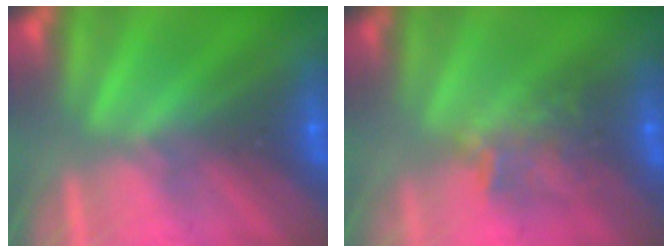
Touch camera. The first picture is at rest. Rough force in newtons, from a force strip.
{"total": 3.9}